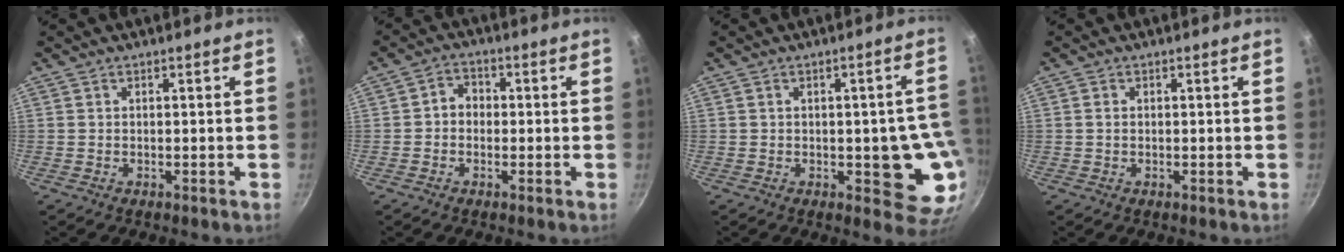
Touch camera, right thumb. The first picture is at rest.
{"total": 3.7, "force": [-0.4, 3.1, 1.9], "torque": [-0.010, 0.011, -0.015]}
{"total": 11.0, "force": [-1.8, 4.7, 9.8], "torque": [-0.066, 0.003, -0.018]}
{"total": 0.9, "force": [0.1, 0.7, 0.6], "torque": [-0.011, 0.003, 0.001]}